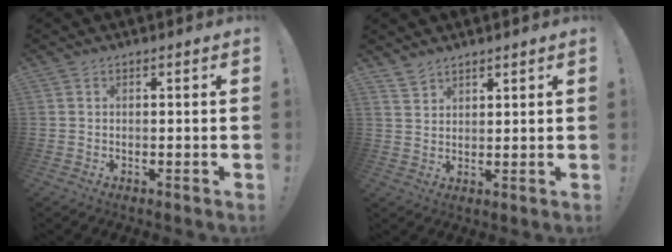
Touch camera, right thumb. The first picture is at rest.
{"total": 3.5, "force": [3.1, 1.4, 0.6], "torque": [-0.010, -0.019, 0.059]}